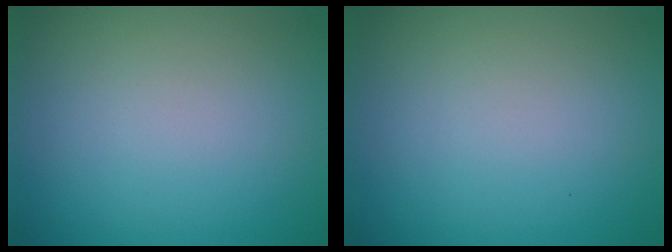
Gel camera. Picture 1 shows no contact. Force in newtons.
{"total": 0.0}